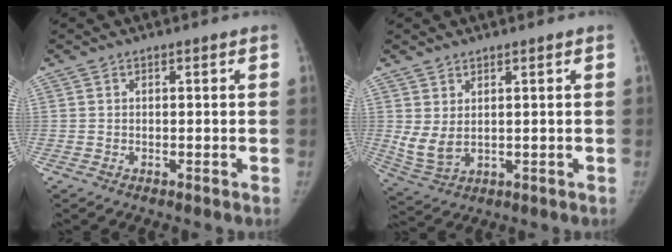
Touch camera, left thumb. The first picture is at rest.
{"total": 5.2, "force": [1.4, 2.9, 4.1], "torque": [-0.084, -0.011, 0.042]}